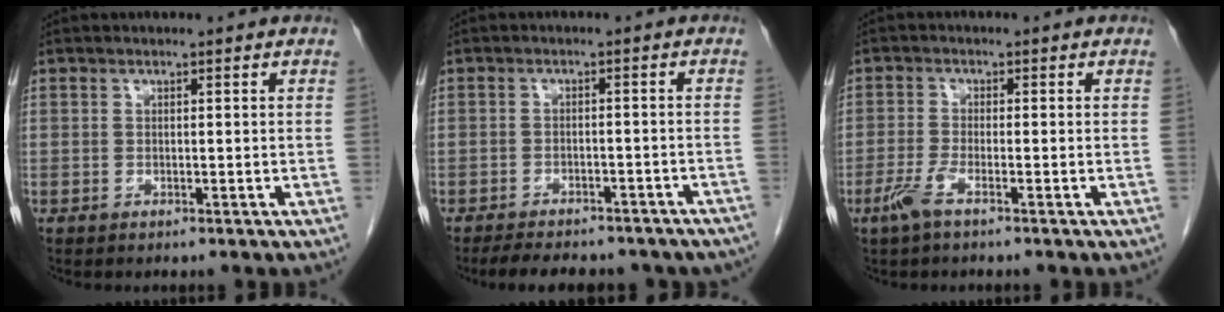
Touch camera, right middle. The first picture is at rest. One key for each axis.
{"total": 17.2, "fx": -14.5, "fy": 6.1, "fz": 6.9, "tx": -0.132, "ty": -0.005, "tz": -0.173}
{"total": 3.0, "fx": -1.9, "fy": 0.2, "fz": 2.2, "tx": -0.057, "ty": -0.006, "tz": -0.045}